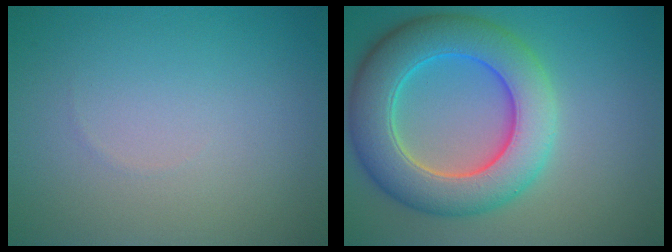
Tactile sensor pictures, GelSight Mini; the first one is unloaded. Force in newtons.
{"total": 9.0, "press": 9.0, "slide": 0.5}